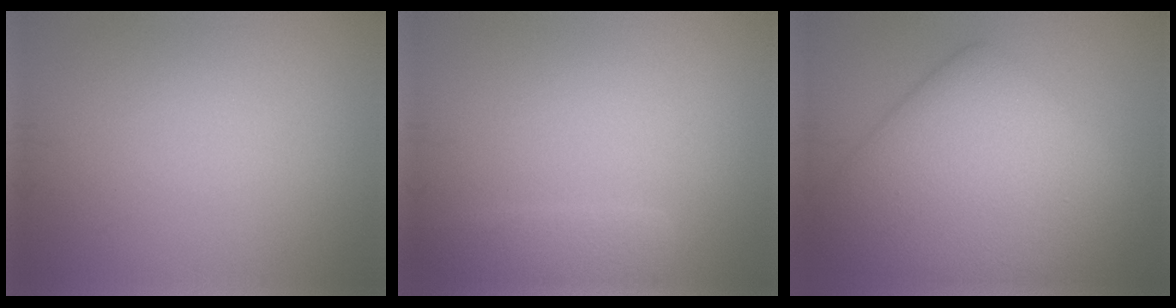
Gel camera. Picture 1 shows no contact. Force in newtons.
{"total": 2.2, "press": 2.2, "slide": 0.1}
{"total": 11.2, "press": 11.2, "slide": 0.3}